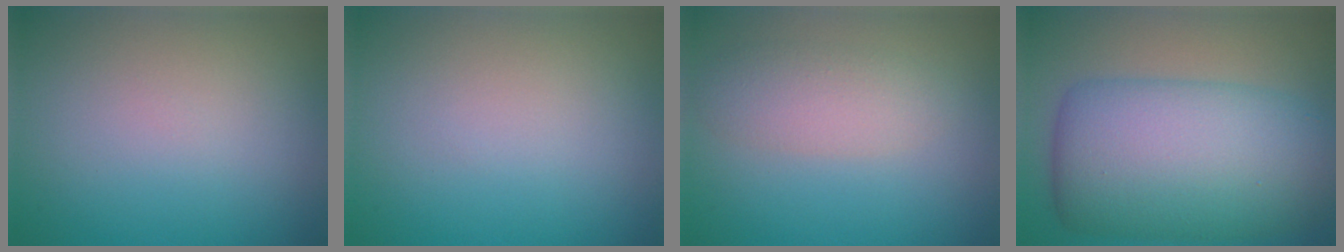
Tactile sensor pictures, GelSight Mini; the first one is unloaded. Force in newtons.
{"total": 0.0}
{"total": 2.9, "press": 2.9, "slide": 0.1}
{"total": 11.6, "press": 11.6, "slide": 0.1}